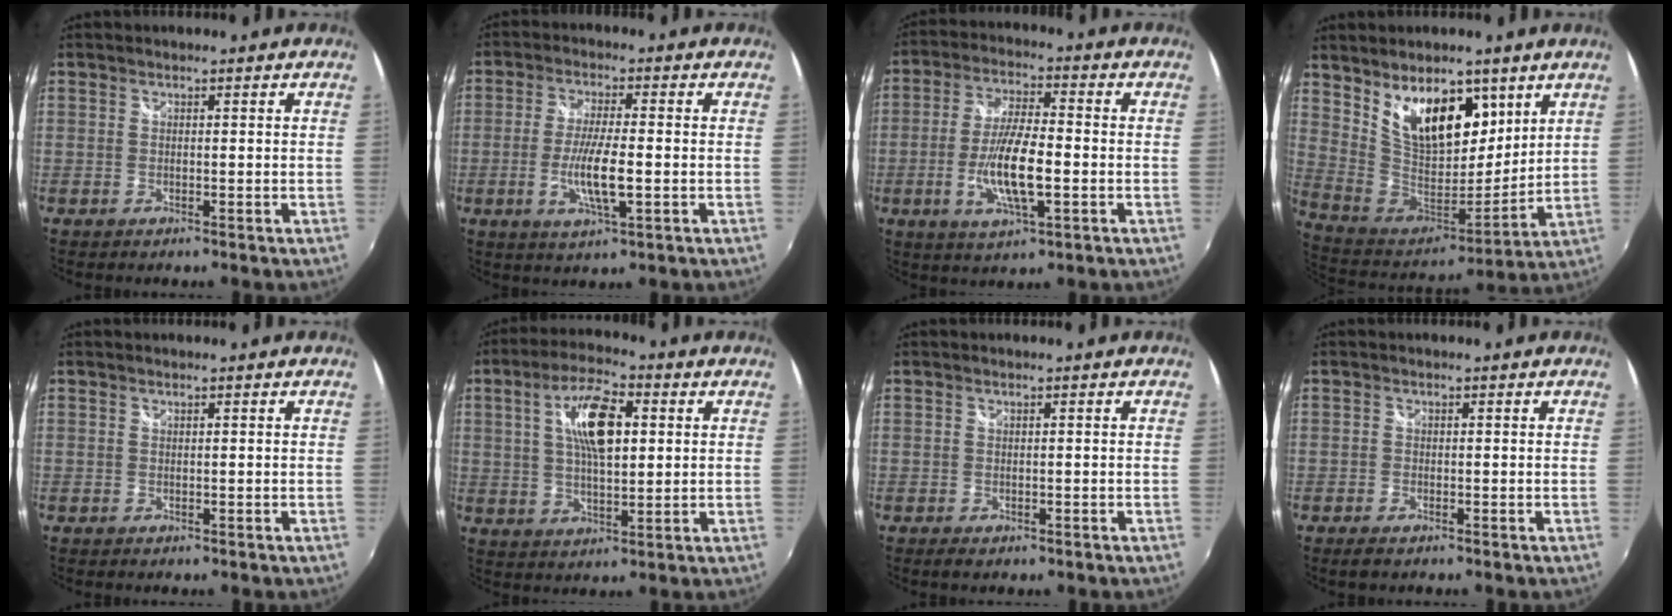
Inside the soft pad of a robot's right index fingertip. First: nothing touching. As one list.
[{"total": 8.1, "force": [-1.8, 1.2, 7.8], "torque": [-0.151, -0.012, -0.034]}, {"total": 11.1, "force": [-2.8, 2.8, 10.3], "torque": [-0.205, -0.007, -0.052]}, {"total": 18.5, "force": [8.9, 10.1, 12.7], "torque": [-0.232, -0.001, 0.174]}, {"total": 0.0}, {"total": 11.0, "force": [2.7, 4.2, 9.8], "torque": [-0.177, 0.012, 0.047]}, {"total": 1.9, "force": [-1.1, 1.1, 1.1], "torque": [-0.021, -0.007, -0.015]}, {"total": 2.0, "force": [-1.5, 0.9, 1.0], "torque": [-0.022, -0.009, -0.028]}]